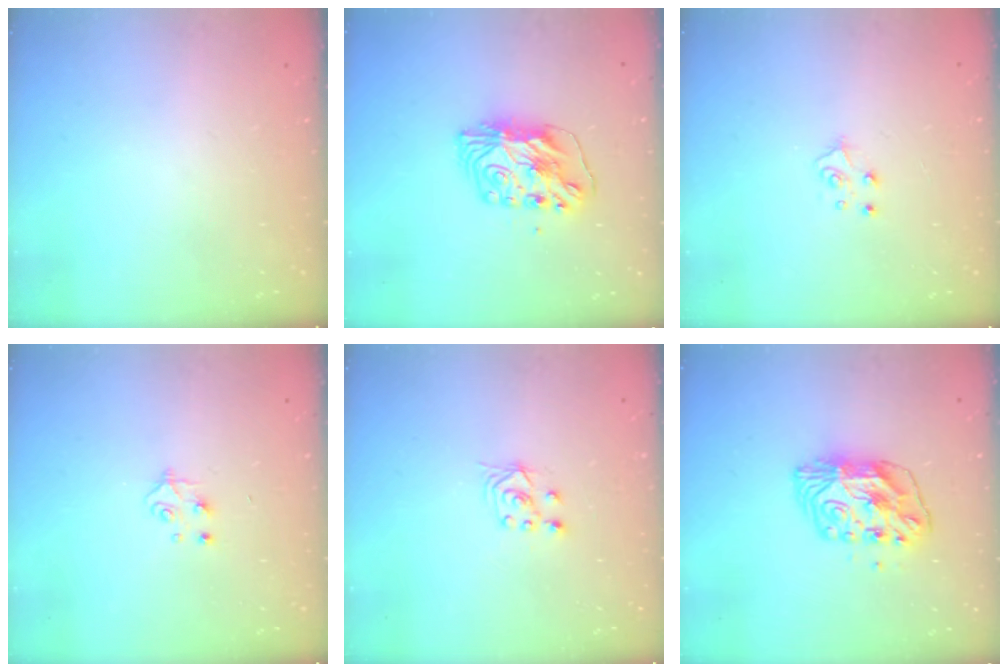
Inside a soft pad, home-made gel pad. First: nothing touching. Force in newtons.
{"total": 8.8, "press": 8.7, "slide": 0.8}
{"total": 4.3, "press": 4.3, "slide": 0.4}
{"total": 5.5, "press": 5.5, "slide": 0.6}
{"total": 3.0, "press": 2.9, "slide": 1.0}
{"total": 8.9, "press": 8.8, "slide": 0.9}